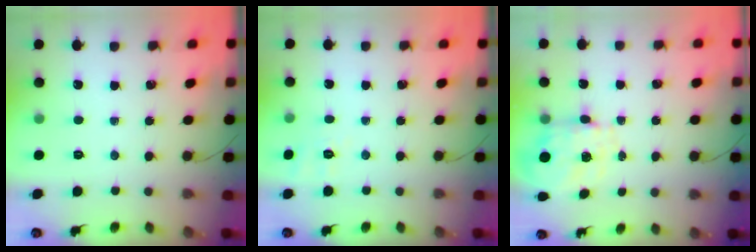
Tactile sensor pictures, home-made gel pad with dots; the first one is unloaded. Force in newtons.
{"total": 2.4, "press": 1.3, "slide": 2.1}
{"total": 6.6, "press": 6.5, "slide": 1.0}